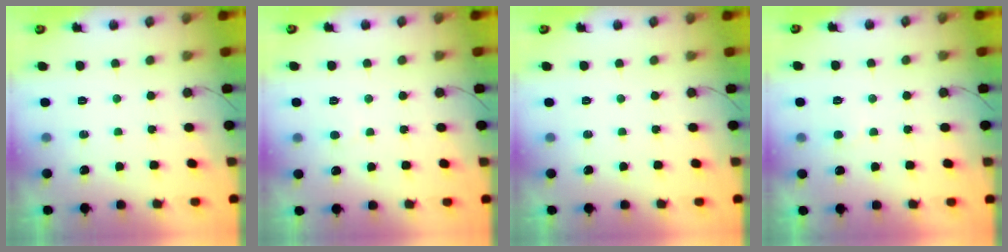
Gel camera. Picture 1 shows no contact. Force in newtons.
{"total": 2.7, "press": 2.7, "slide": 0.3}
{"total": 0.0}
{"total": 2.8, "press": 2.8, "slide": 0.2}